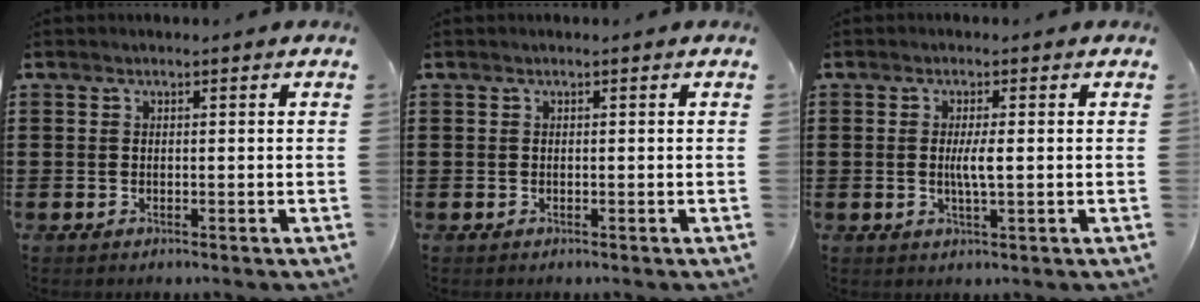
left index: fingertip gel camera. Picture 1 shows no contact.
{"total": 0.0}
{"total": 3.1, "force": [0.0, 0.3, 3.1], "torque": [-0.058, -0.004, -0.001]}